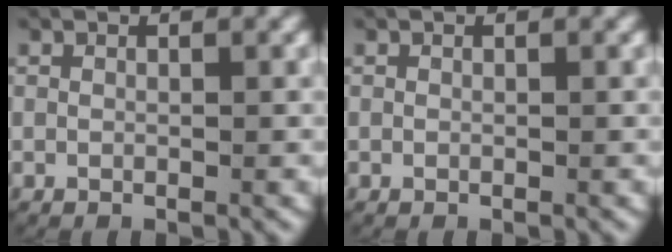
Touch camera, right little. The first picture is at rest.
{"total": 0.0}